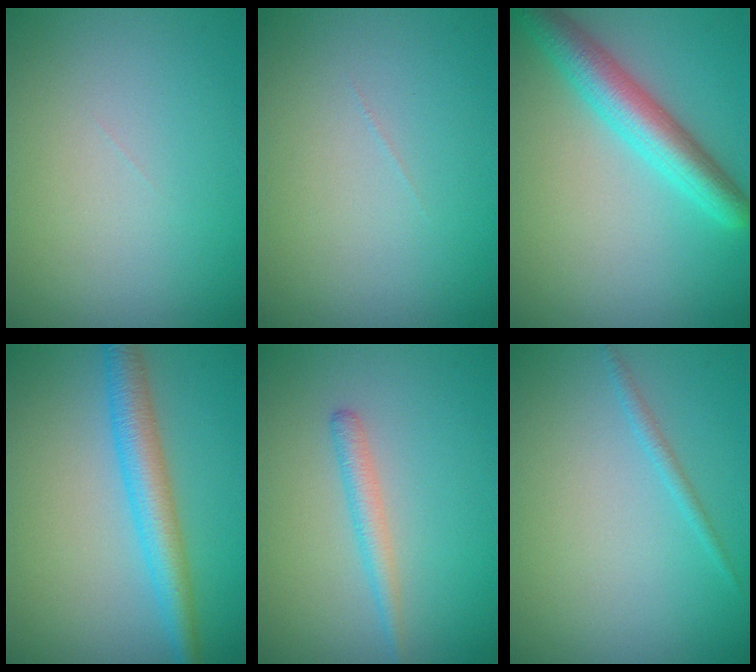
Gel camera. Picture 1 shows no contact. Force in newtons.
{"total": 0.0}
{"total": 5.1, "press": 5.1, "slide": 0.2}
{"total": 4.3, "press": 4.3, "slide": 0.1}
{"total": 1.7, "press": 1.7, "slide": 0.1}
{"total": 0.9, "press": 0.9, "slide": 0.1}